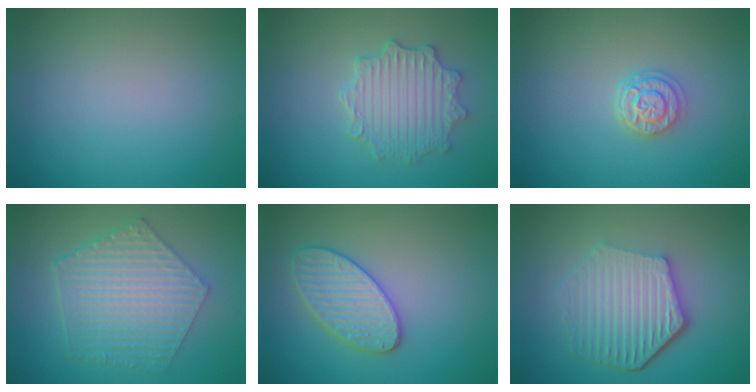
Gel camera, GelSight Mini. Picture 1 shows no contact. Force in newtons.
{"total": 4.5, "press": 3.8, "slide": 2.4}
{"total": 2.6, "press": 2.2, "slide": 1.5}
{"total": 6.5, "press": 4.9, "slide": 4.3}
{"total": 3.6, "press": 3.6, "slide": 0.2}
{"total": 6.0, "press": 4.5, "slide": 4.0}